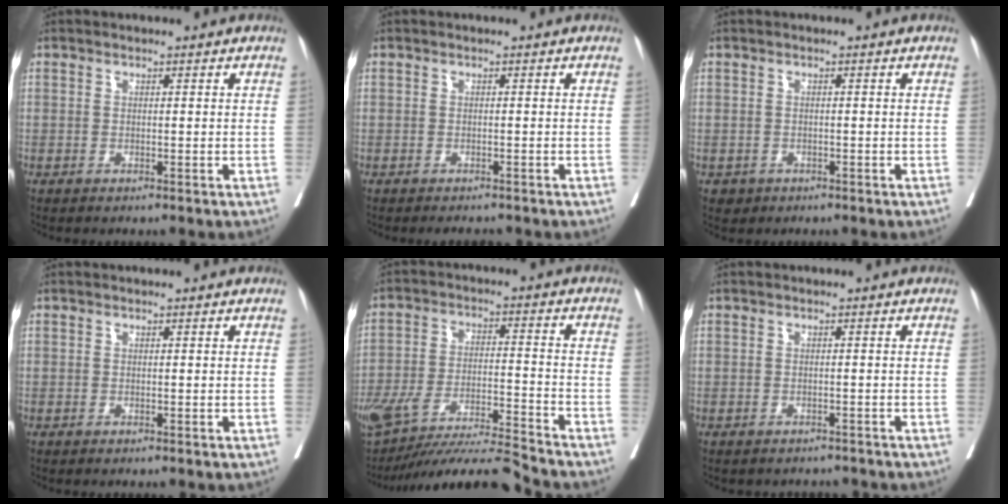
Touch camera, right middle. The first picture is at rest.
{"total": 2.3, "force": [-2.1, 0.8, 0.5], "torque": [-0.003, -0.003, -0.025]}
{"total": 1.4, "force": [-0.7, 1.2, 0.2], "torque": [-0.003, 0.004, -0.006]}
{"total": 0.0}
{"total": 15.7, "force": [-14.6, -1.0, 5.5], "torque": [-0.108, 0.003, -0.247]}
{"total": 3.3, "force": [-3.1, 1.1, 0.2], "torque": [0.001, 0.001, -0.036]}